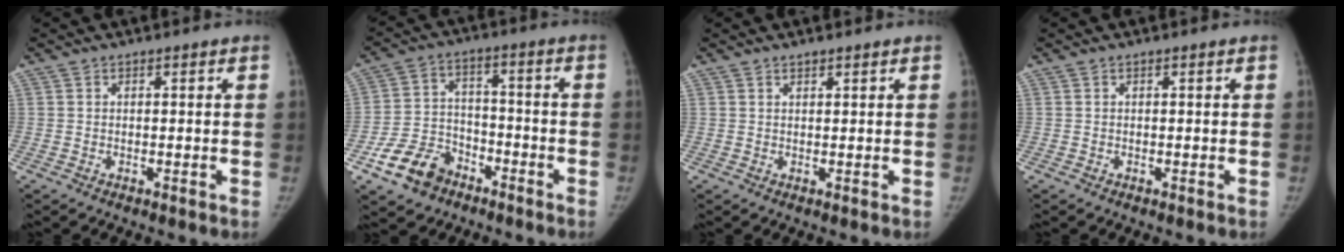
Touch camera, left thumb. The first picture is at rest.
{"total": 10.5, "force": [-6.5, 7.2, 3.9], "torque": [-0.046, 0.043, -0.117]}
{"total": 0.8, "force": [0.7, 0.2, 0.3], "torque": [0.000, -0.003, 0.012]}
{"total": 0.0}